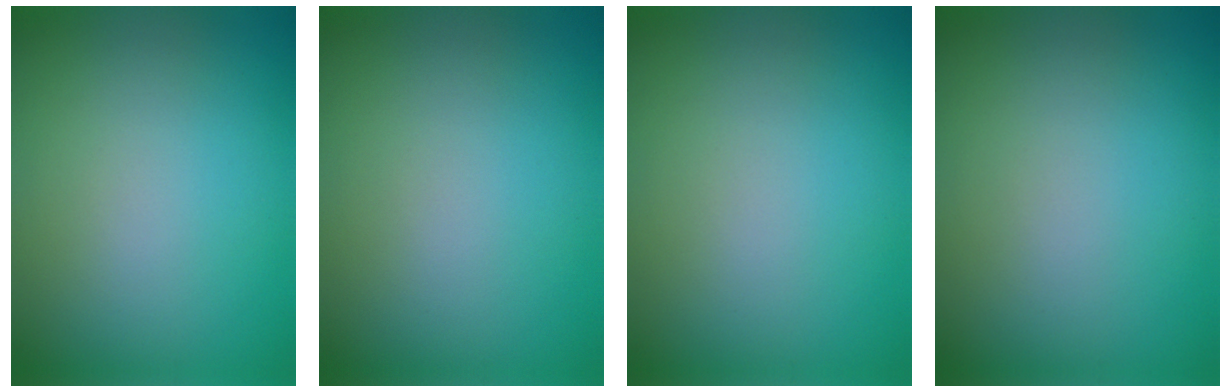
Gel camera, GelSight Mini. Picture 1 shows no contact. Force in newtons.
{"total": 0.0}
{"total": 0.0}
{"total": 0.0}